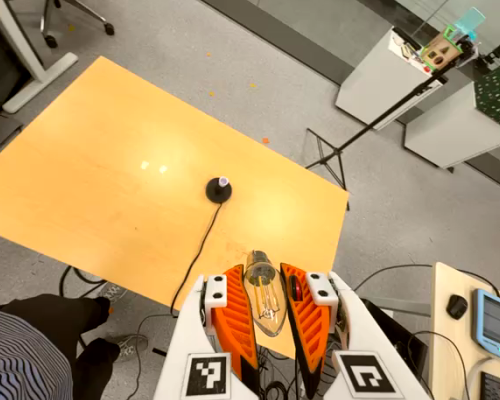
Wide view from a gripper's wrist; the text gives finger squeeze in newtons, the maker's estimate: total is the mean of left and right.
{"total": 22.8, "left": 24.9, "right": 20.7}